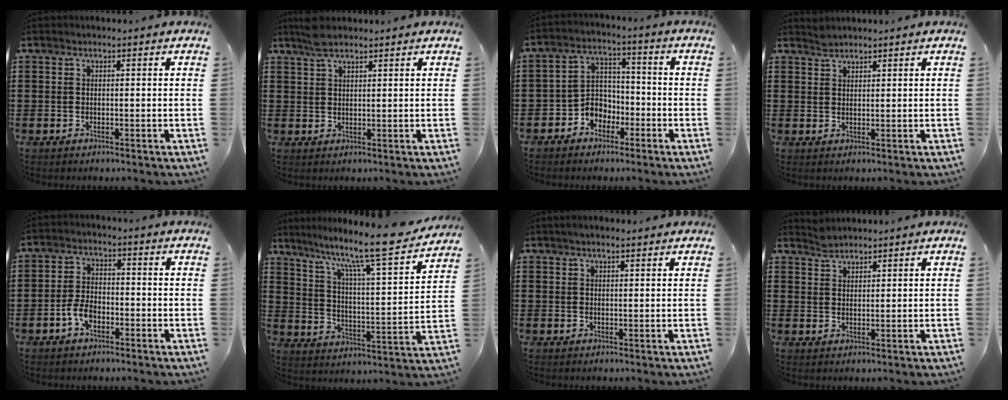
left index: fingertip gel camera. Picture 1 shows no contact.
{"total": 3.7, "force": [2.8, 1.0, 2.2], "torque": [-0.049, 0.003, 0.052]}
{"total": 5.1, "force": [-3.1, 3.9, 1.3], "torque": [-0.032, 0.011, -0.061]}
{"total": 1.5, "force": [1.5, 0.3, 0.2], "torque": [-0.007, -0.001, 0.029]}
{"total": 4.3, "force": [-1.8, 2.2, 3.2], "torque": [-0.084, -0.003, -0.041]}
{"total": 11.6, "force": [9.8, 0.3, 6.3], "torque": [-0.131, -0.075, 0.153]}
{"total": 1.5, "force": [1.2, 0.2, 0.9], "torque": [-0.018, 0.003, 0.021]}
{"total": 2.1, "force": [2.1, 0.5, 0.2], "torque": [-0.010, 0.000, 0.041]}